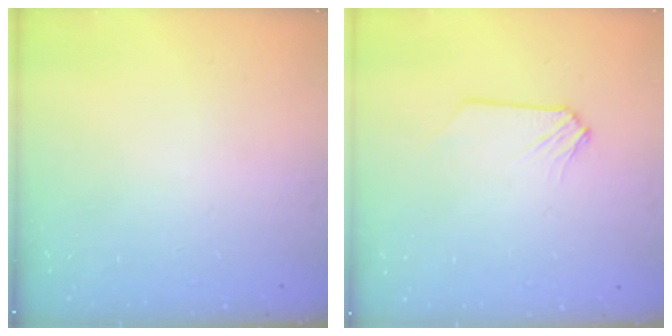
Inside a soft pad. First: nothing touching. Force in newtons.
{"total": 0.5, "press": 0.5, "slide": 0.0}